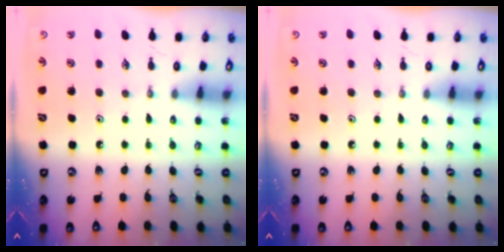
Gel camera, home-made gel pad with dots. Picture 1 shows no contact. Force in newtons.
{"total": 0.0}